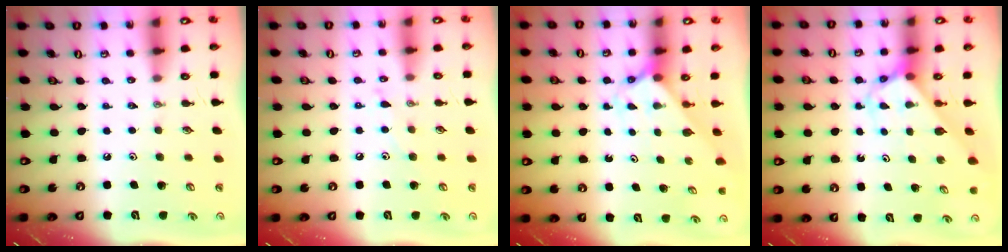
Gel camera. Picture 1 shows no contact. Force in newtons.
{"total": 6.5, "press": 6.5, "slide": 0.5}
{"total": 2.1, "press": 2.1, "slide": 0.1}
{"total": 3.3, "press": 3.3, "slide": 0.1}